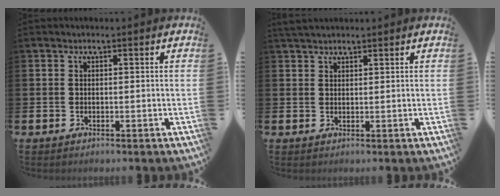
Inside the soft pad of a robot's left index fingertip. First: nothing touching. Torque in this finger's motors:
{"motor_torque": [0.23, -0.24, 0.06, 0.02]}